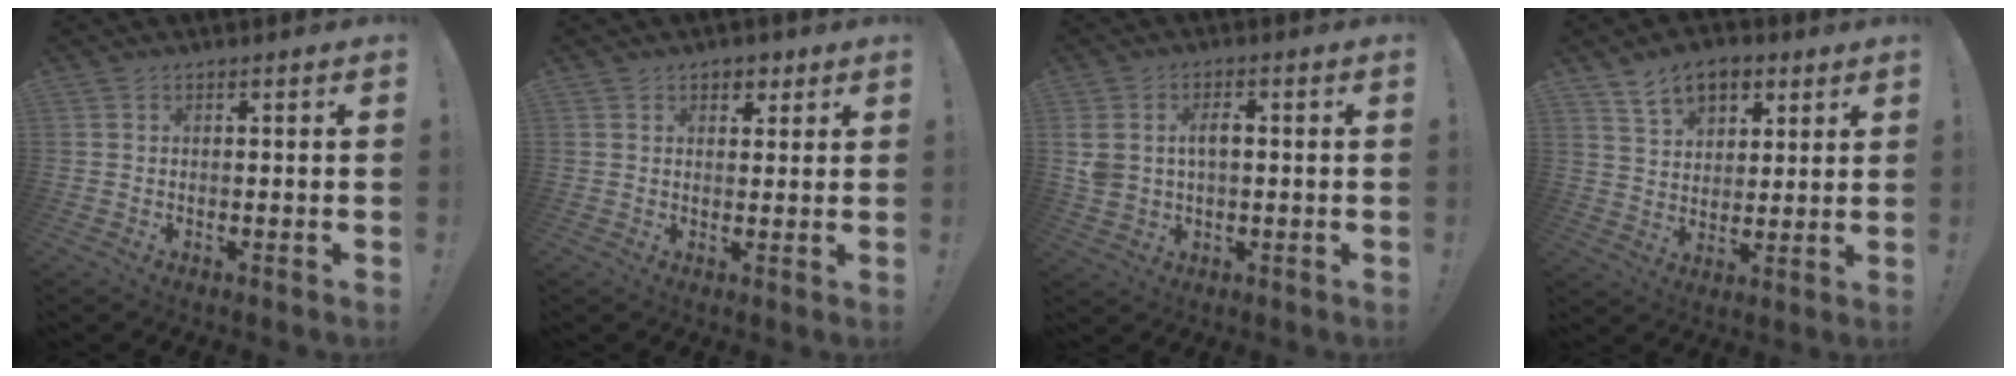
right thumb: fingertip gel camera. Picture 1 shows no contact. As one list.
[{"total": 3.6, "force": [1.9, 2.8, 1.3], "torque": [-0.003, -0.006, 0.030]}, {"total": 6.1, "force": [1.0, 4.1, 4.4], "torque": [-0.074, 0.005, 0.018]}, {"total": 11.1, "force": [6.4, 7.3, 5.4], "torque": [-0.071, -0.031, 0.121]}]